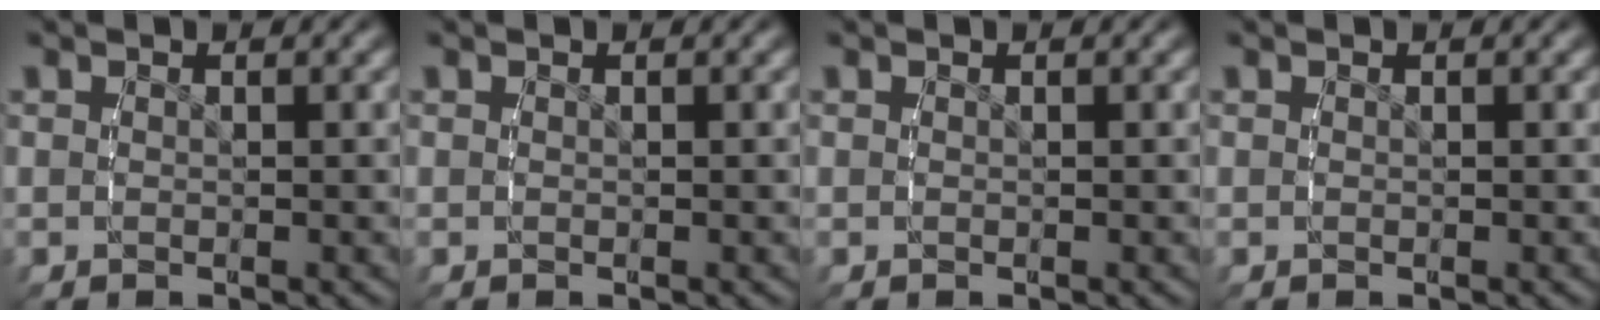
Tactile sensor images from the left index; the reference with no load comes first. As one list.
[{"total": 0.0}, {"total": 0.0}, {"total": 0.0}]